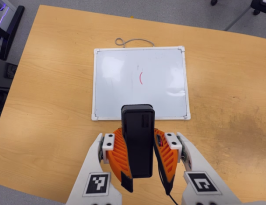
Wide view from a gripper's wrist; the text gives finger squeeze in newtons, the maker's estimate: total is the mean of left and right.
{"total": 11.6, "left": 9.7, "right": 13.4}